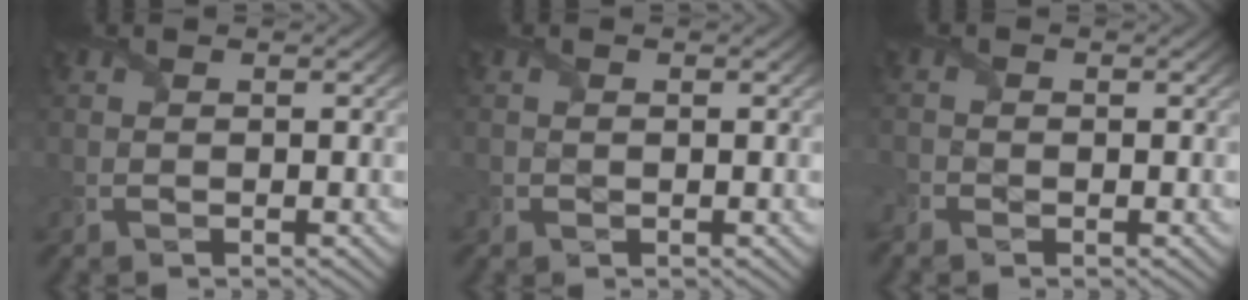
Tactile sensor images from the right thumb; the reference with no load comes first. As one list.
[{"total": 0.6, "force": [-0.1, 0.5, 0.3], "torque": [-0.006, -0.002, -0.001]}, {"total": 1.5, "force": [-1.3, 0.7, 0.5], "torque": [-0.016, -0.010, -0.032]}]